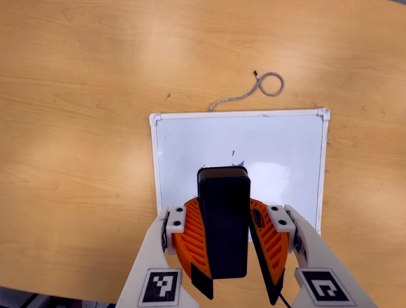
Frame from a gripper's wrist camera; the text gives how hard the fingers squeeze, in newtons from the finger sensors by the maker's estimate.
{"total": 11.2, "left": 10.9, "right": 11.5}